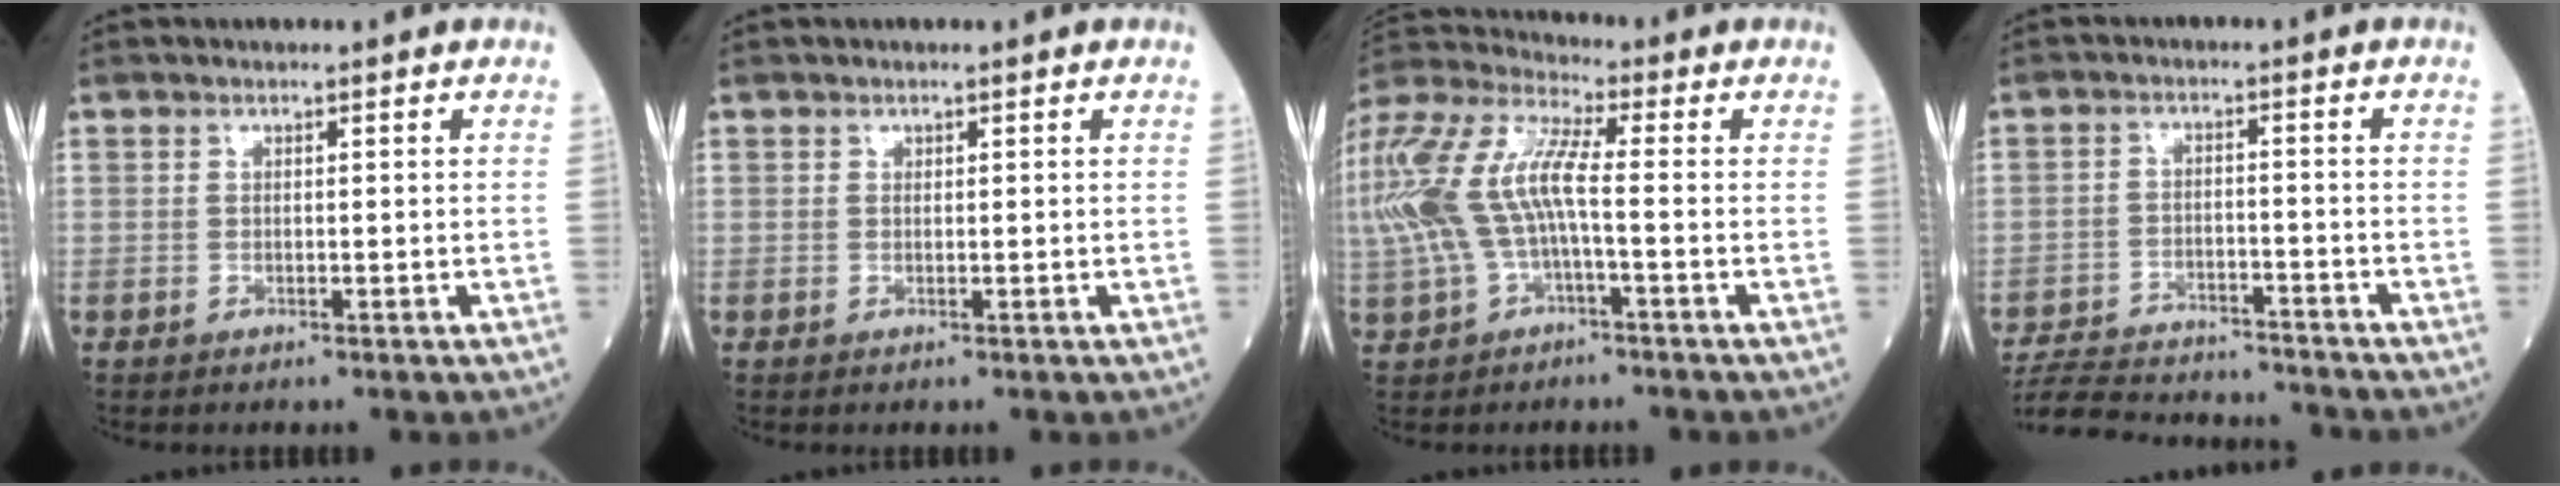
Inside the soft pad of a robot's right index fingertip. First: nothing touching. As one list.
[{"total": 0.0}, {"total": 15.4, "force": [-0.7, 5.1, 14.6], "torque": [-0.343, 0.024, -0.017]}, {"total": 14.9, "force": [-14.0, 2.7, 4.2], "torque": [-0.084, 0.003, -0.209]}]